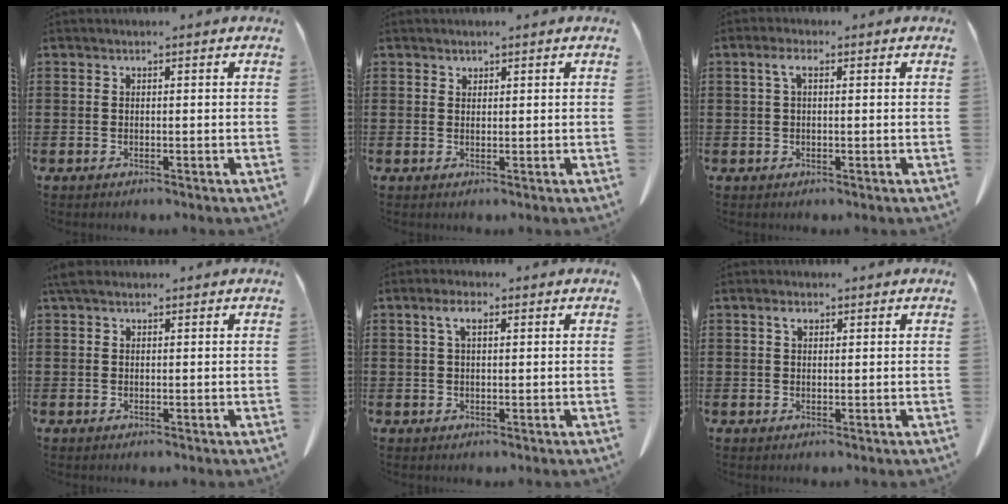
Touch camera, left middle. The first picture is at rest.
{"total": 1.0, "force": [0.9, 0.3, 0.0], "torque": [-0.004, -0.003, 0.020]}
{"total": 2.8, "force": [0.7, 1.0, 2.5], "torque": [-0.054, 0.006, 0.011]}
{"total": 1.7, "force": [1.0, 1.0, 0.9], "torque": [-0.024, 0.004, 0.019]}
{"total": 3.4, "force": [1.3, 1.3, 2.9], "torque": [-0.064, 0.007, 0.022]}
{"total": 1.7, "force": [0.9, 0.9, 1.2], "torque": [-0.020, 0.001, 0.014]}